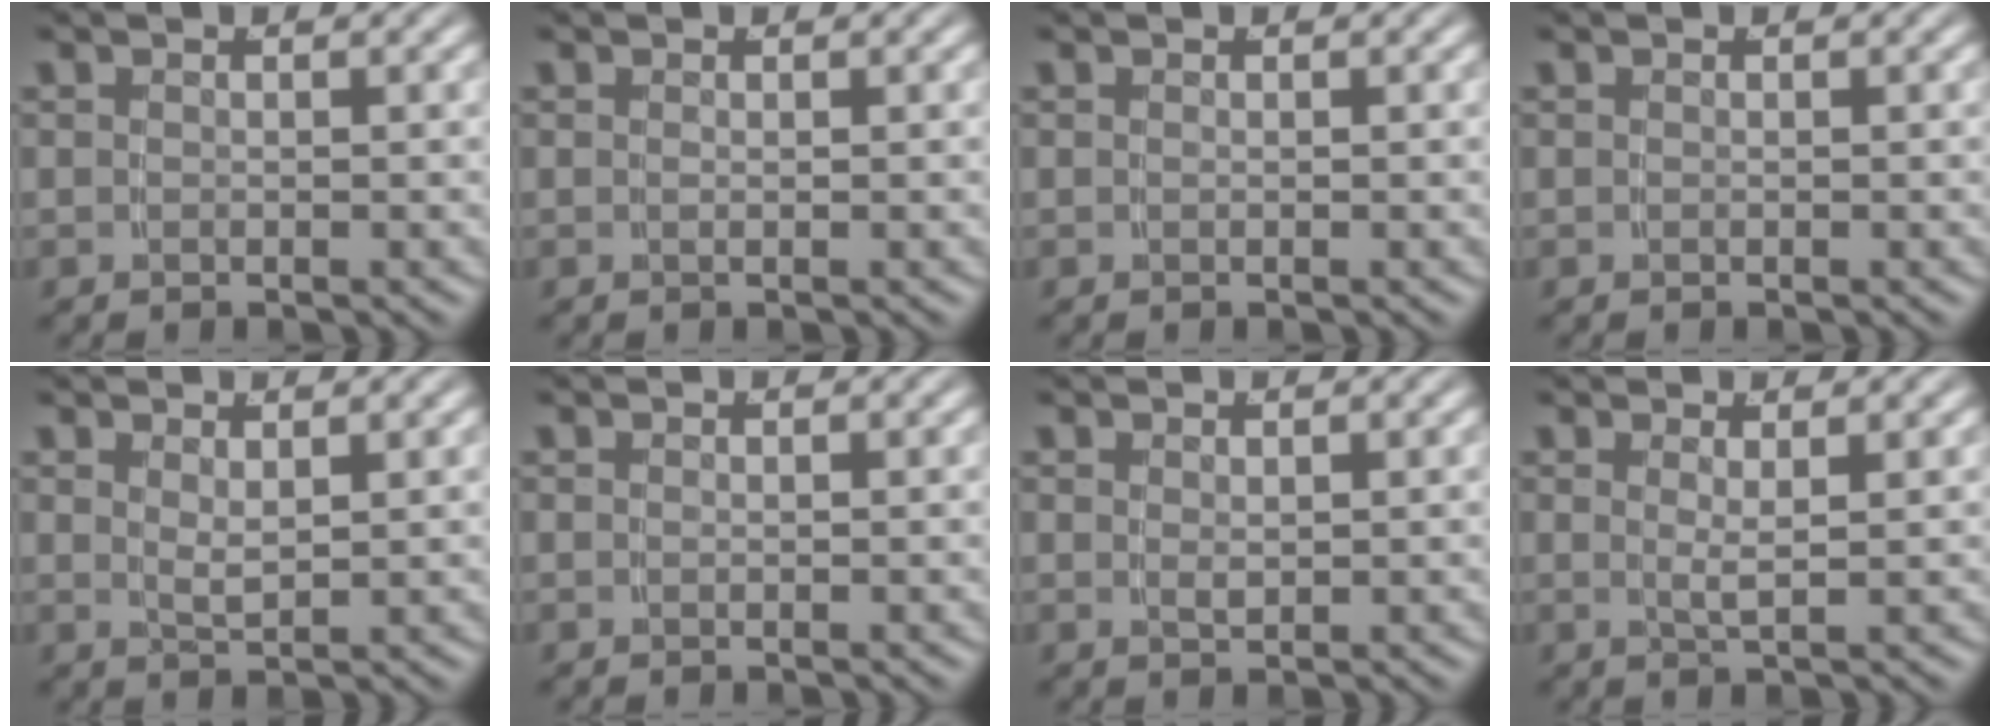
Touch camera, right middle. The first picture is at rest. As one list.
[{"total": 0.7, "force": [-0.1, -0.7, 0.2], "torque": [-0.005, -0.001, 0.003]}, {"total": 0.0}, {"total": 0.0}, {"total": 1.6, "force": [1.0, -0.3, 1.2], "torque": [-0.020, -0.008, 0.026]}, {"total": 0.0}, {"total": 0.7, "force": [0.4, -0.4, 0.4], "torque": [-0.006, -0.005, 0.014]}, {"total": 1.7, "force": [0.6, -0.8, 1.4], "torque": [-0.026, -0.007, 0.016]}]